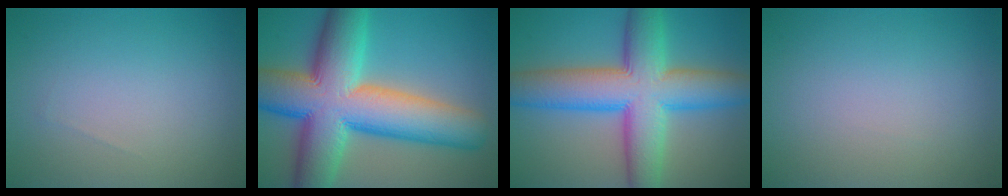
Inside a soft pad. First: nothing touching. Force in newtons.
{"total": 15.8, "press": 15.8, "slide": 0.6}
{"total": 11.6, "press": 11.6, "slide": 0.3}
{"total": 0.0}